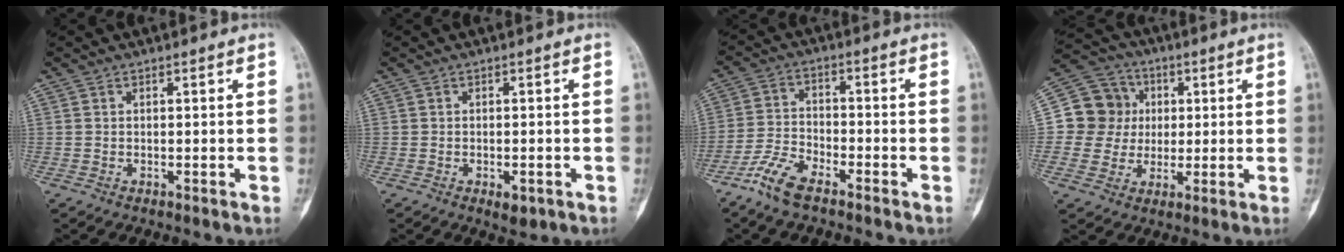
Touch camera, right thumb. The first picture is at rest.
{"total": 2.5, "force": [-1.1, 1.2, 1.8], "torque": [-0.018, 0.003, -0.009]}
{"total": 7.5, "force": [-5.5, 2.6, 4.5], "torque": [-0.102, 0.017, -0.114]}
{"total": 10.9, "force": [1.2, 10.5, 2.8], "torque": [-0.013, 0.015, 0.015]}